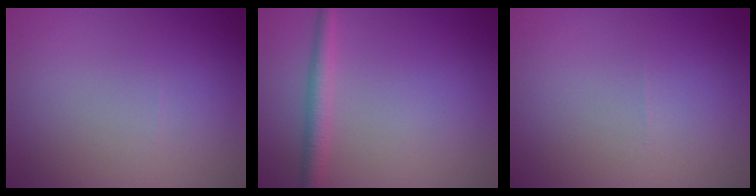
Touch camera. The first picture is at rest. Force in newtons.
{"total": 2.3, "press": 2.3, "slide": 0.1}
{"total": 0.0}